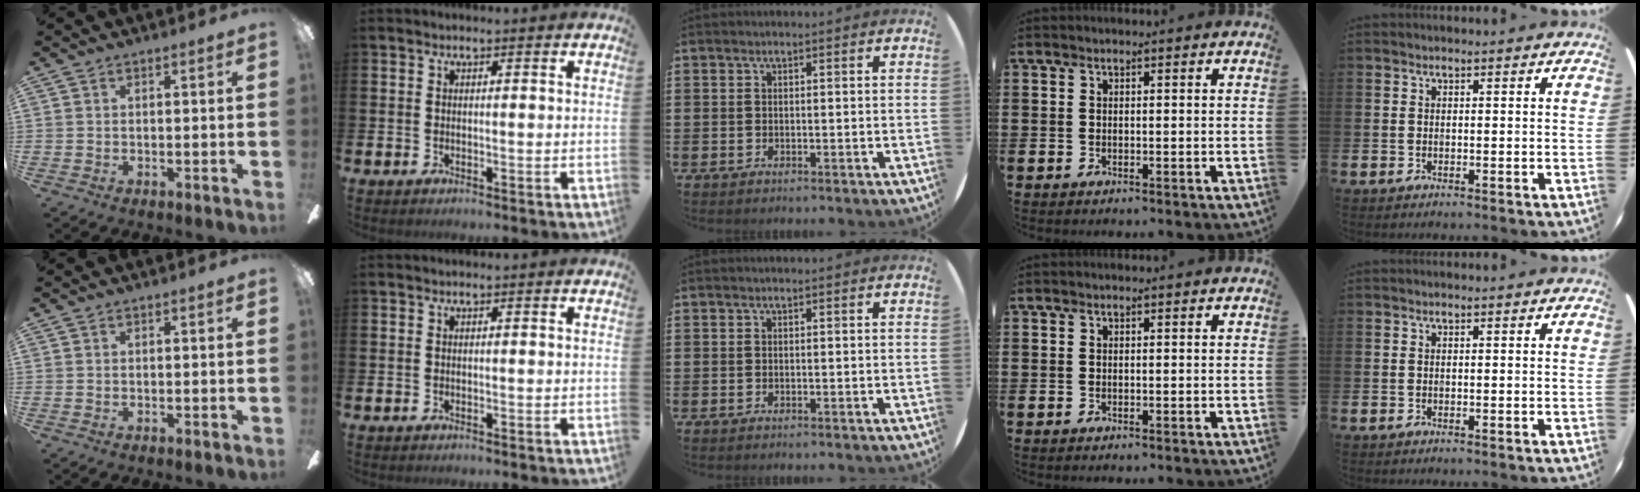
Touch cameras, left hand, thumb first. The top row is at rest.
{}